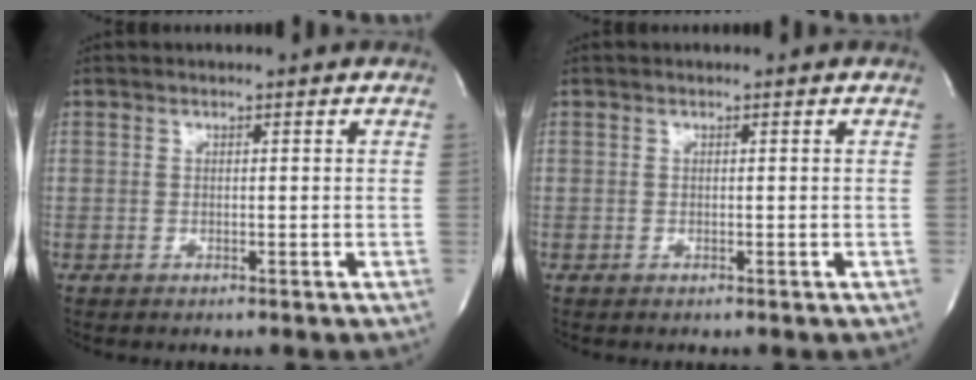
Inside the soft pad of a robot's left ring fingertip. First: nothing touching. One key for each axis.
{"total": 0.0}